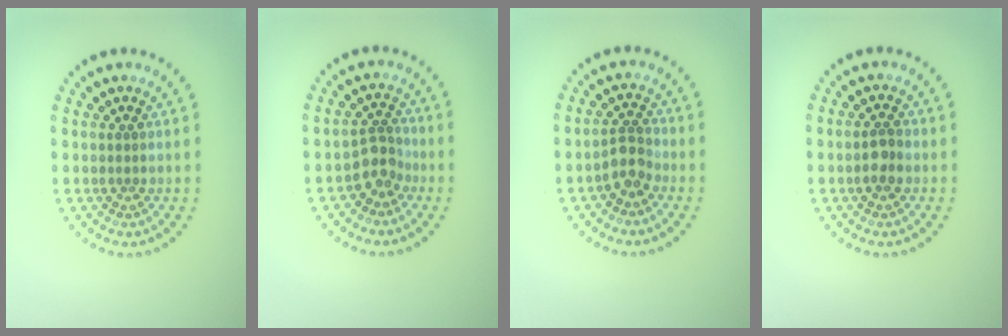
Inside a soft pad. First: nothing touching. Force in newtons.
{"total": 2.4, "press": 1.9, "slide": 1.6}
{"total": 2.2, "press": 1.8, "slide": 1.3}
{"total": 1.7, "press": 1.7, "slide": 0.3}